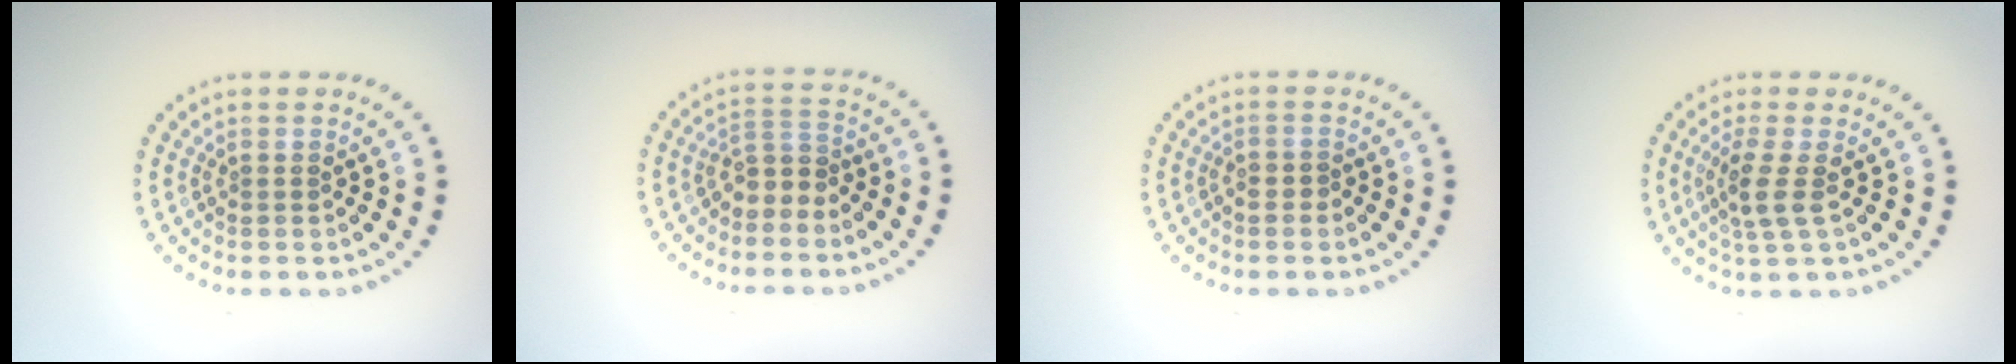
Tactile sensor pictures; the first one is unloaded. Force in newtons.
{"total": 2.0, "press": 1.5, "slide": 1.4}
{"total": 0.6, "press": 0.4, "slide": 0.3}
{"total": 2.5, "press": 2.0, "slide": 1.5}